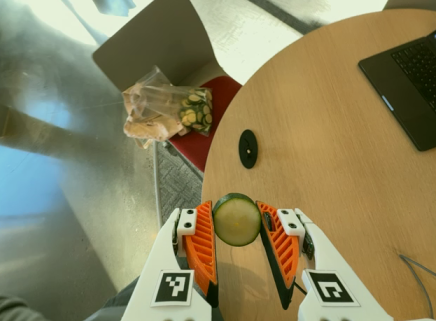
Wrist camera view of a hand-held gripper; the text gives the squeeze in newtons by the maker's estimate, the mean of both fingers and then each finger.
{"total": 8.7, "left": 8.2, "right": 9.1}